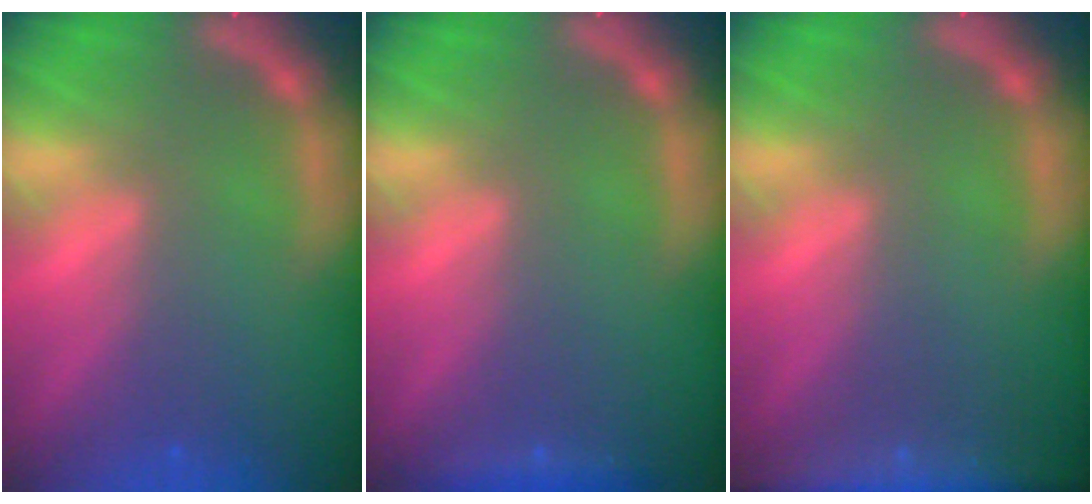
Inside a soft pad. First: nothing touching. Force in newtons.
{"total": 1.4}
{"total": 7.0}